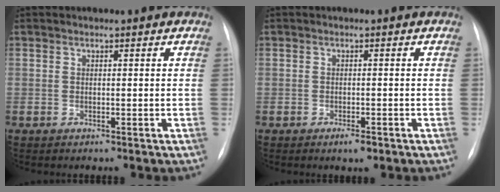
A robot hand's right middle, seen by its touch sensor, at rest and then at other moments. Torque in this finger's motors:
{"motor_torque": [0.29, -0.08, -0.02, 0.00]}